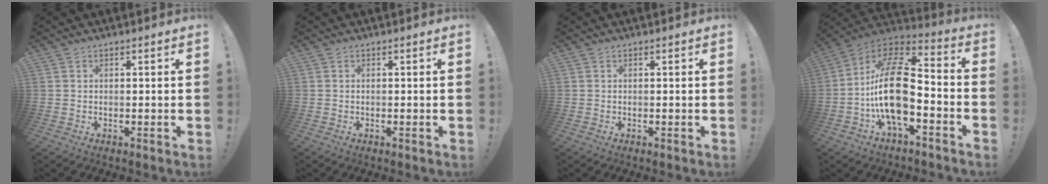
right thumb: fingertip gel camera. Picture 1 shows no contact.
{"total": 0.0}
{"total": 0.0}
{"total": 21.5, "force": [-4.0, 10.5, 18.3], "torque": [-0.361, 0.026, -0.066]}